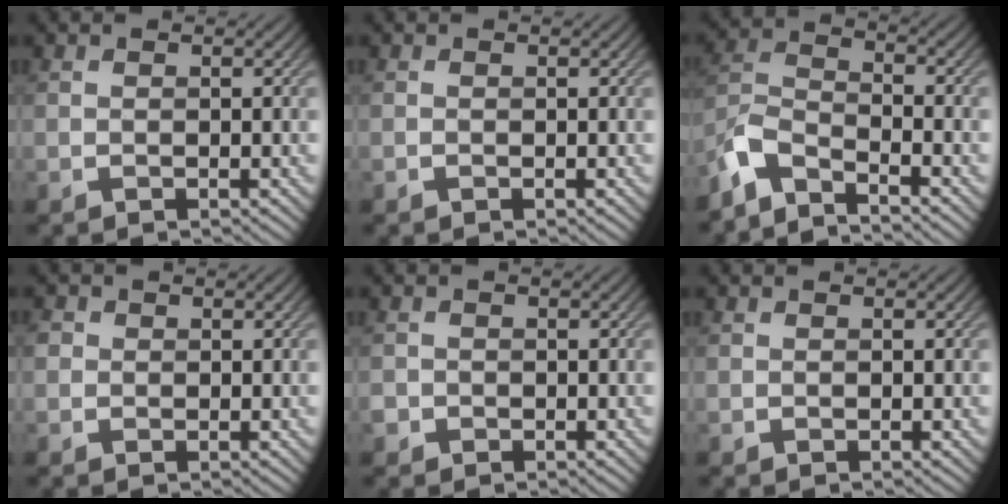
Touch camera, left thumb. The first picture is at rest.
{"total": 0.0}
{"total": 6.6, "force": [-5.5, 1.6, 3.3], "torque": [-0.086, -0.005, -0.125]}
{"total": 1.6, "force": [0.2, 1.6, 0.3], "torque": [-0.004, 0.005, -0.012]}
{"total": 1.3, "force": [-0.7, 1.1, 0.1], "torque": [-0.001, -0.002, -0.017]}
{"total": 0.0}